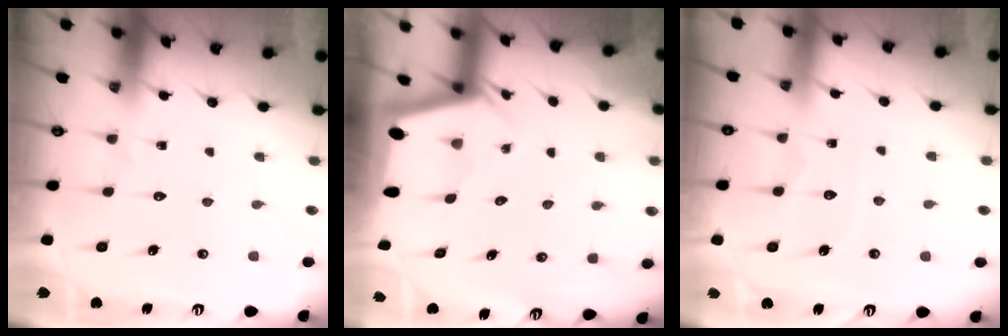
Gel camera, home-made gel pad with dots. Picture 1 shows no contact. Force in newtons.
{"total": 2.2, "press": 2.2, "slide": 0.0}
{"total": 3.8, "press": 3.7, "slide": 0.4}